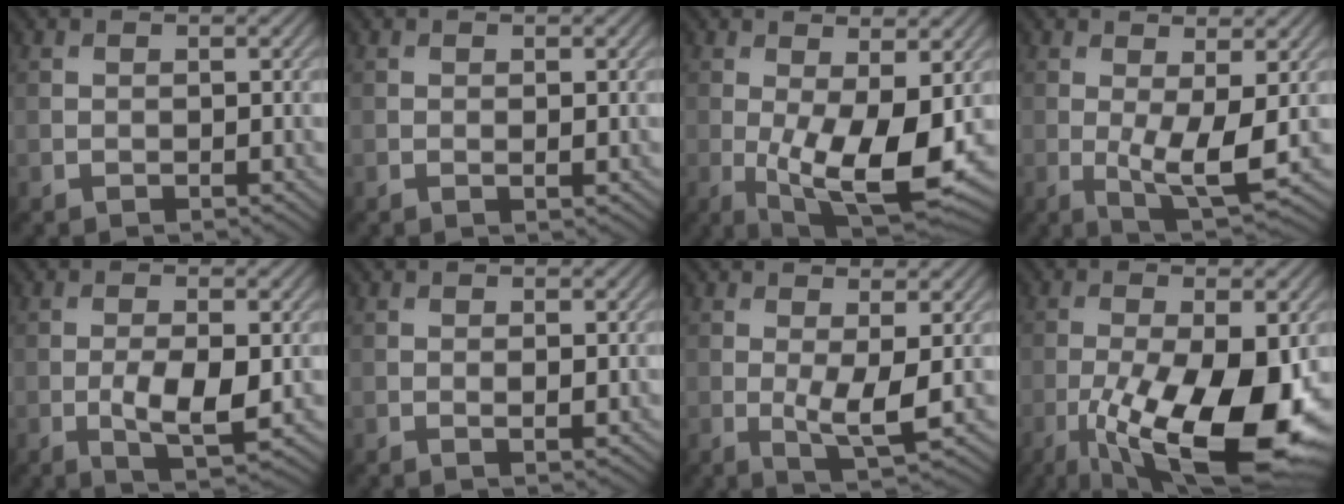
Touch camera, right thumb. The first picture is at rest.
{"total": 0.7, "force": [0.0, 0.1, 0.6], "torque": [-0.011, -0.004, -0.001]}
{"total": 10.2, "force": [-1.3, 3.8, 9.4], "torque": [-0.179, -0.022, -0.011]}
{"total": 5.5, "force": [-0.3, 1.4, 5.3], "torque": [-0.106, -0.011, 0.000]}
{"total": 5.6, "force": [-1.0, 1.9, 5.2], "torque": [-0.098, -0.008, -0.013]}
{"total": 1.0, "force": [0.0, 0.2, 1.0], "torque": [-0.017, -0.004, 0.000]}
{"total": 3.9, "force": [0.0, 0.8, 3.8], "torque": [-0.079, -0.009, 0.002]}
{"total": 16.3, "force": [-5.9, 5.7, 14.1], "torque": [-0.246, -0.029, -0.088]}